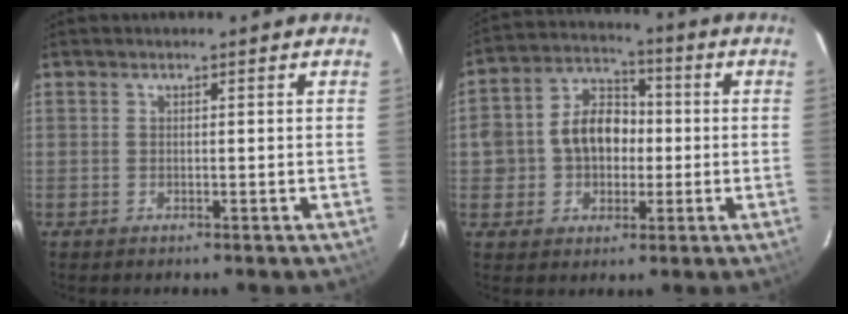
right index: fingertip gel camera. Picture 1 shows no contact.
{"total": 10.8, "force": [-0.6, 8.6, 6.4], "torque": [-0.131, 0.038, -0.005]}